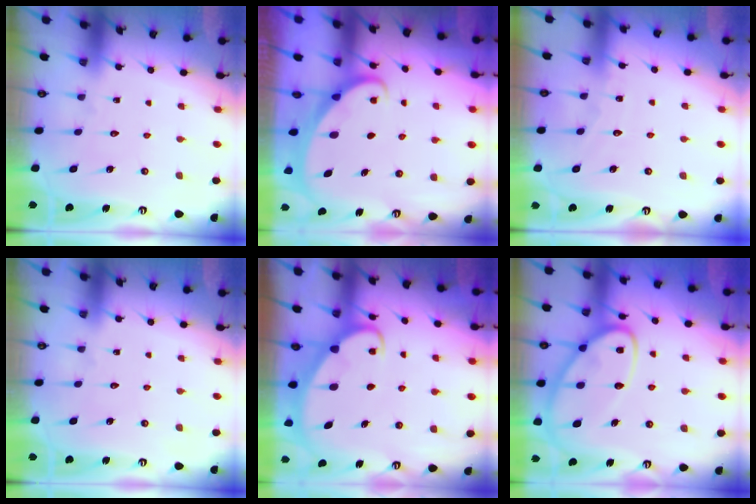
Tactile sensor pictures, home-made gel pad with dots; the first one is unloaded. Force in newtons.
{"total": 1.8, "press": 1.8, "slide": 0.1}
{"total": 4.5, "press": 4.5, "slide": 0.3}
{"total": 0.0}
{"total": 3.0, "press": 3.0, "slide": 0.4}
{"total": 14.7, "press": 14.6, "slide": 1.4}